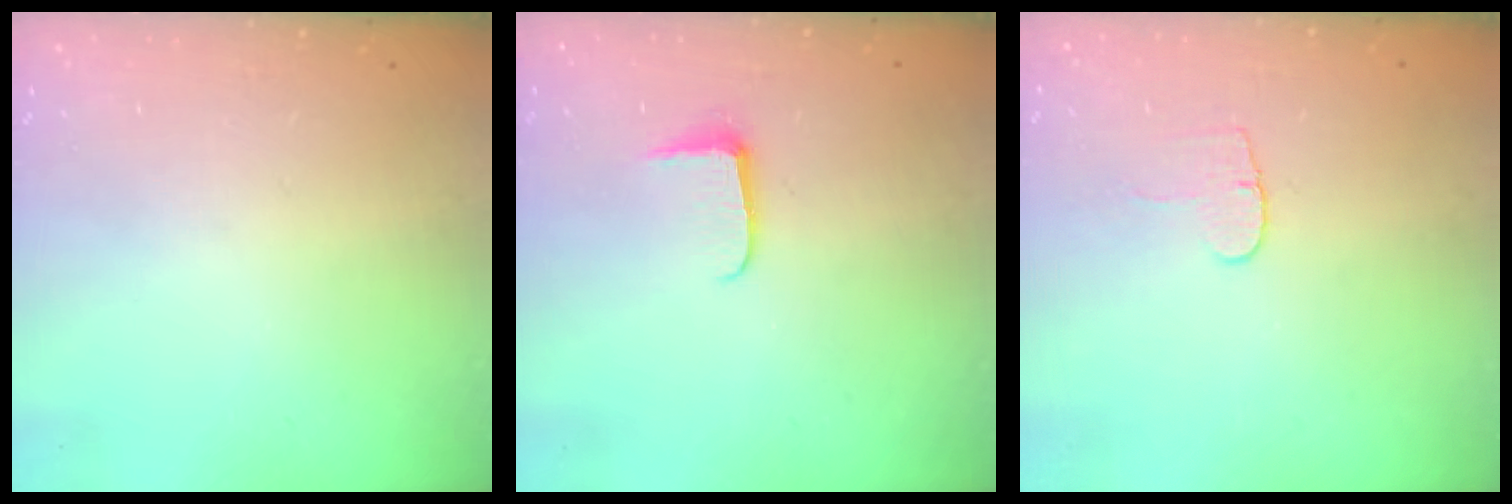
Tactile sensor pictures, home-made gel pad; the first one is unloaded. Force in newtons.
{"total": 6.2, "press": 6.1, "slide": 0.8}
{"total": 4.8, "press": 4.8, "slide": 0.4}